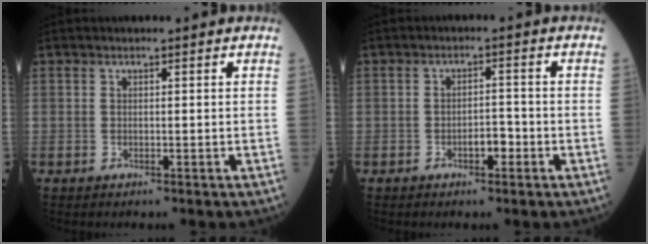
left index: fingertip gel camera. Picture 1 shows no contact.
{"total": 2.6, "force": [-1.5, 1.0, 1.8], "torque": [-0.021, 0.003, -0.027]}